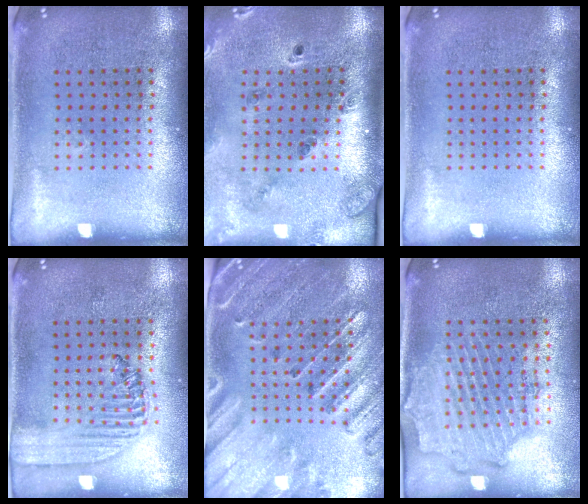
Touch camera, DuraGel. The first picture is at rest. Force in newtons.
{"total": 1.7, "press": 1.6, "slide": 0.5}
{"total": 0.0}
{"total": 1.5, "press": 1.4, "slide": 0.6}
{"total": 2.8, "press": 2.6, "slide": 0.9}
{"total": 1.9, "press": 1.7, "slide": 0.7}